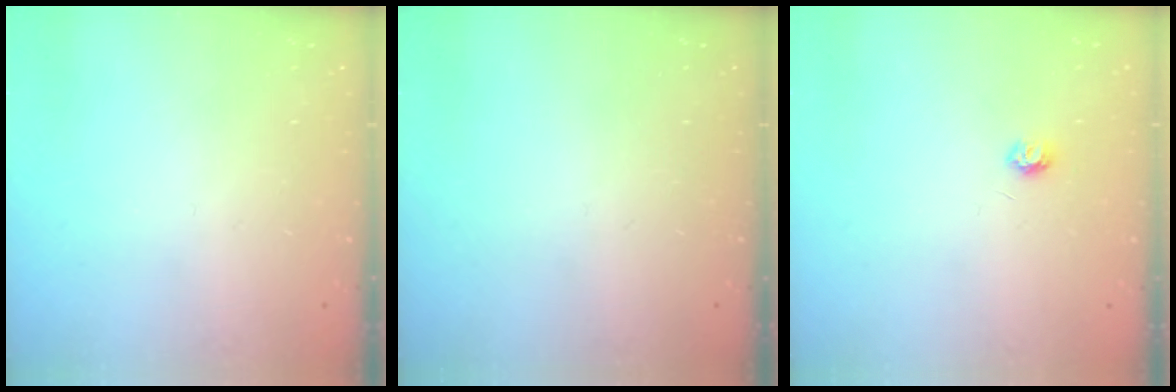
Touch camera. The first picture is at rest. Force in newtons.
{"total": 0.0}
{"total": 3.9, "press": 3.9, "slide": 0.5}